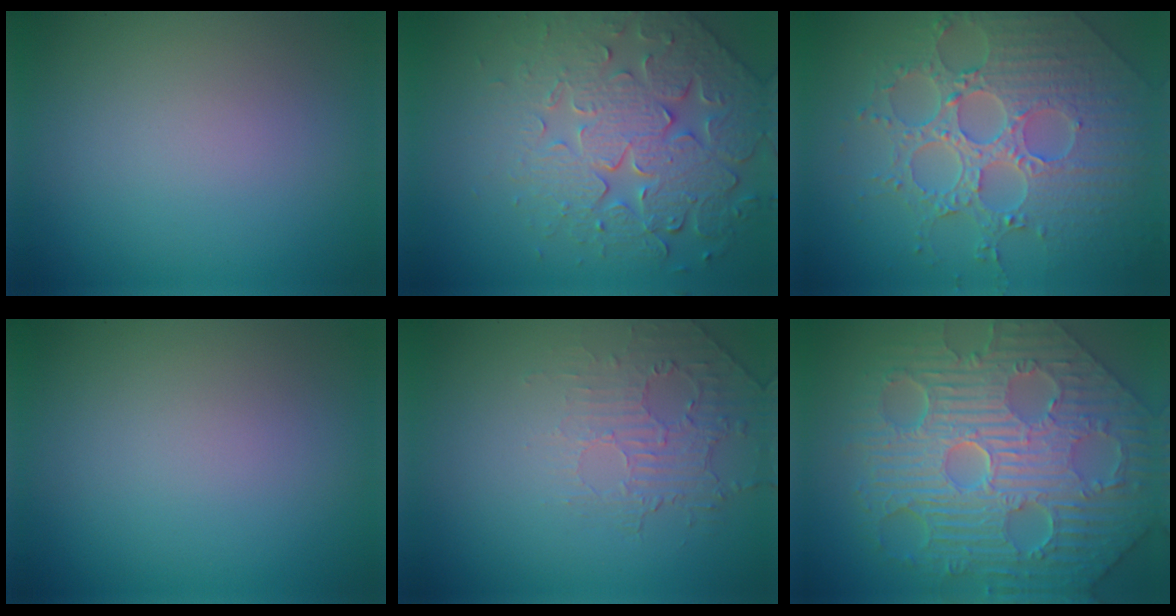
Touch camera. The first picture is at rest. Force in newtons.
{"total": 6.9, "press": 5.7, "slide": 3.9}
{"total": 8.0, "press": 5.9, "slide": 5.4}
{"total": 0.0}
{"total": 2.0, "press": 0.9, "slide": 1.8}
{"total": 12.2, "press": 8.0, "slide": 9.1}